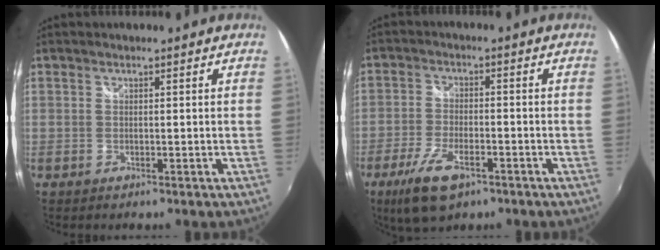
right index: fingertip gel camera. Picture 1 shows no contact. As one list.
[{"total": 9.7, "force": [-5.7, 4.0, 6.7], "torque": [-0.159, -0.022, -0.104]}]